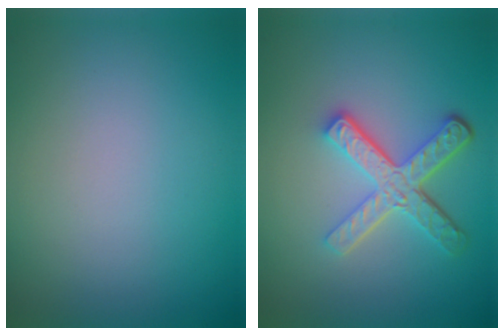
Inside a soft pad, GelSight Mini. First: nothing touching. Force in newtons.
{"total": 4.9, "press": 3.6, "slide": 3.3}